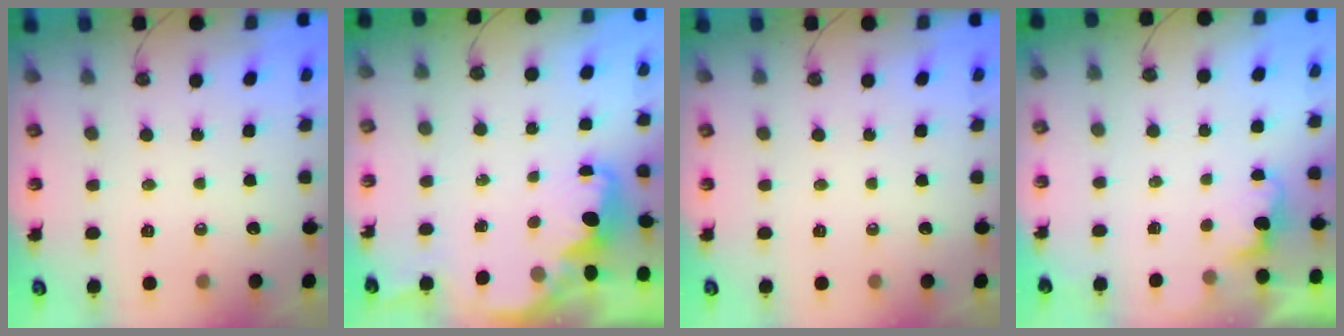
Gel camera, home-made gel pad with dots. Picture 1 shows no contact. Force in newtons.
{"total": 1.5, "press": 1.3, "slide": 0.7}
{"total": 0.0}
{"total": 1.2, "press": 0.9, "slide": 0.7}